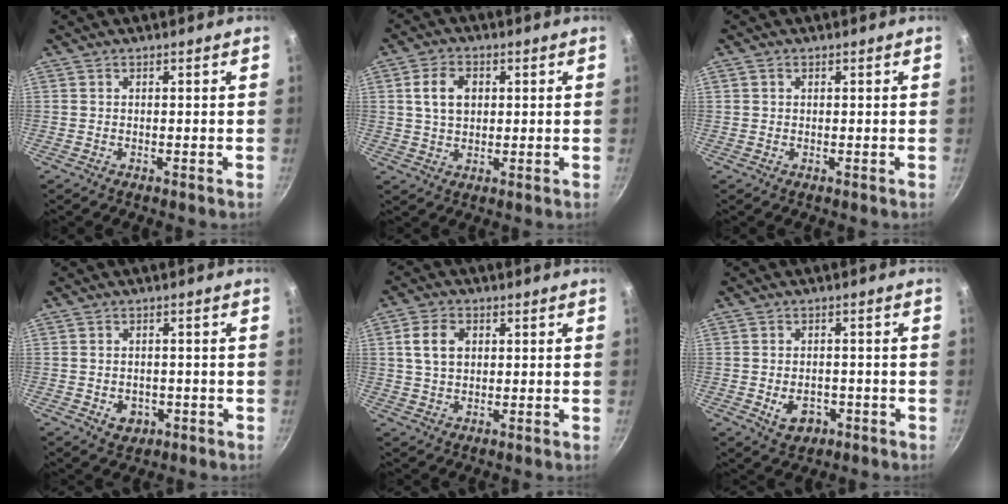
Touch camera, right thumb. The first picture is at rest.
{"total": 6.6, "force": [1.4, 4.7, 4.4], "torque": [-0.063, 0.004, 0.024]}
{"total": 0.9, "force": [0.3, 0.7, 0.3], "torque": [-0.005, 0.004, 0.005]}
{"total": 4.2, "force": [-1.3, 3.3, 2.3], "torque": [-0.023, 0.008, -0.008]}
{"total": 6.3, "force": [1.5, 4.6, 4.2], "torque": [-0.062, 0.005, 0.024]}
{"total": 5.6, "force": [-1.8, 4.0, 3.4], "torque": [-0.037, 0.011, -0.019]}